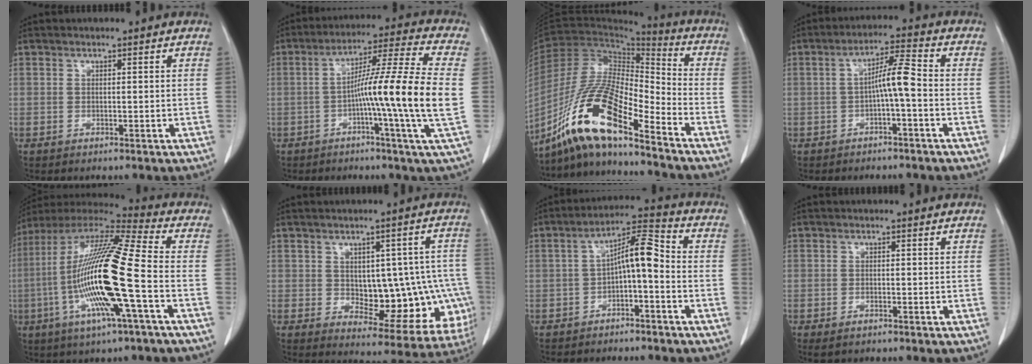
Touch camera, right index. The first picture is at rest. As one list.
[{"total": 14.9, "force": [-2.0, -2.1, 14.6], "torque": [-0.236, 0.000, -0.045]}, {"total": 16.3, "force": [-11.5, 2.5, 11.3], "torque": [-0.215, -0.001, -0.212]}, {"total": 5.3, "force": [-1.0, 0.1, 5.2], "torque": [-0.089, 0.017, -0.017]}, {"total": 21.0, "force": [-4.3, 0.9, 20.5], "torque": [-0.419, -0.015, -0.091]}, {"total": 14.9, "force": [-1.3, 7.7, 12.7], "torque": [-0.136, 0.024, 0.007]}, {"total": 7.5, "force": [-1.2, 1.7, 7.2], "torque": [-0.124, 0.032, -0.022]}, {"total": 1.4, "force": [-0.9, 0.7, 0.9], "torque": [-0.016, -0.002, -0.007]}]